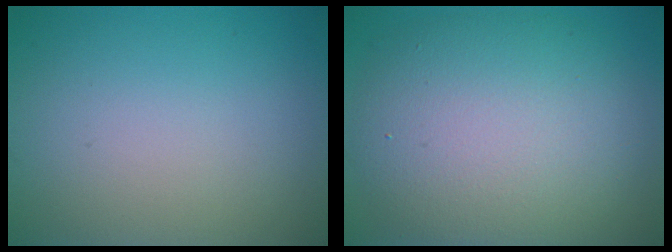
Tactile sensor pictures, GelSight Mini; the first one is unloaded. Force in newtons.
{"total": 10.1, "press": 10.0, "slide": 0.6}